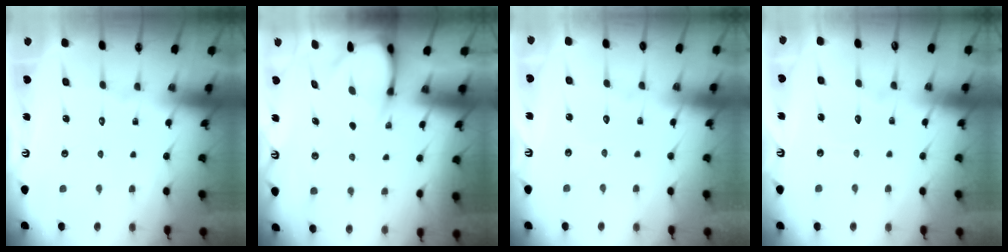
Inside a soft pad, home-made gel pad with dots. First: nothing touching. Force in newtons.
{"total": 3.8, "press": 3.8, "slide": 0.4}
{"total": 2.8, "press": 2.8, "slide": 0.3}
{"total": 3.8, "press": 3.8, "slide": 0.2}